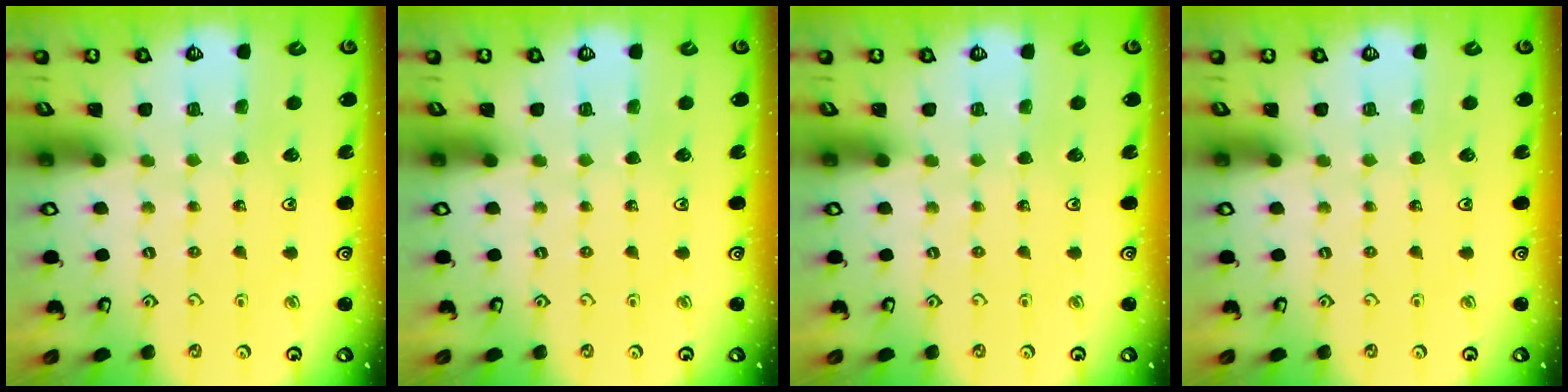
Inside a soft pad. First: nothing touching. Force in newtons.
{"total": 0.0}
{"total": 0.0}
{"total": 0.0}